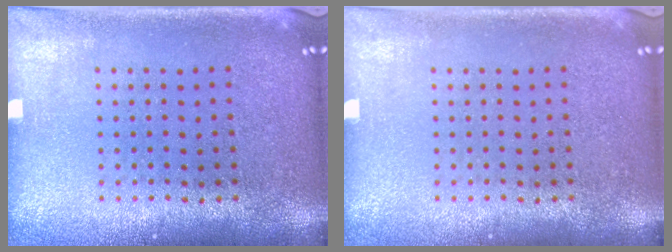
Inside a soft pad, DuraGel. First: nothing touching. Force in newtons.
{"total": 0.0}